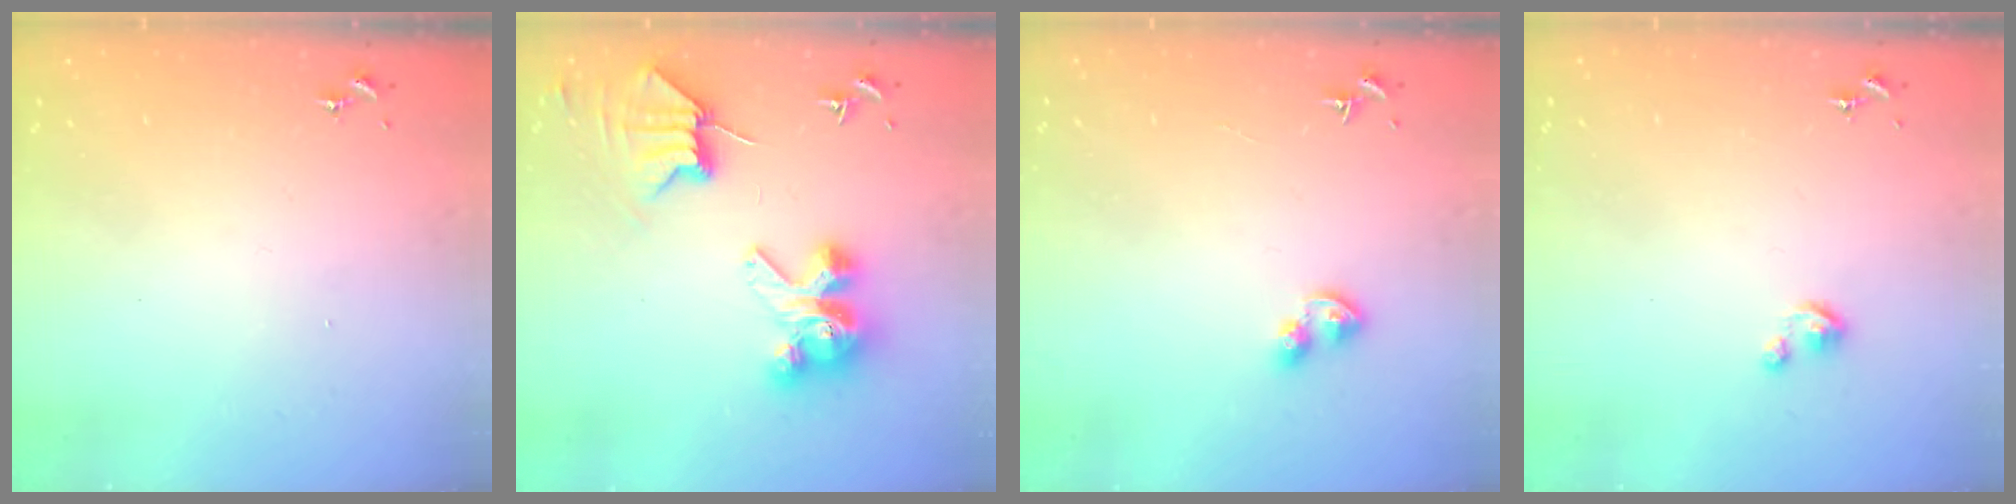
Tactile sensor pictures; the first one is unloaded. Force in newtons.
{"total": 8.9, "press": 8.8, "slide": 1.3}
{"total": 5.7, "press": 5.6, "slide": 1.3}
{"total": 2.6, "press": 2.6, "slide": 0.3}